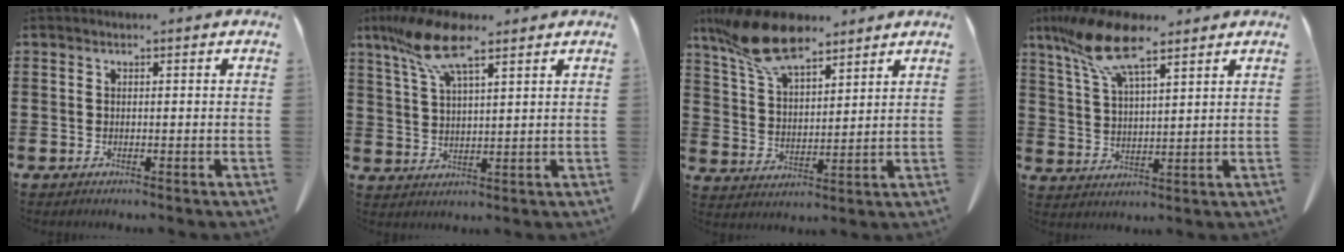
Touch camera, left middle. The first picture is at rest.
{"total": 9.5, "force": [6.3, 2.4, 6.6], "torque": [-0.152, -0.007, 0.112]}
{"total": 12.3, "force": [9.0, 4.2, 7.3], "torque": [-0.163, -0.012, 0.169]}
{"total": 10.8, "force": [7.4, 3.0, 7.3], "torque": [-0.167, -0.011, 0.134]}